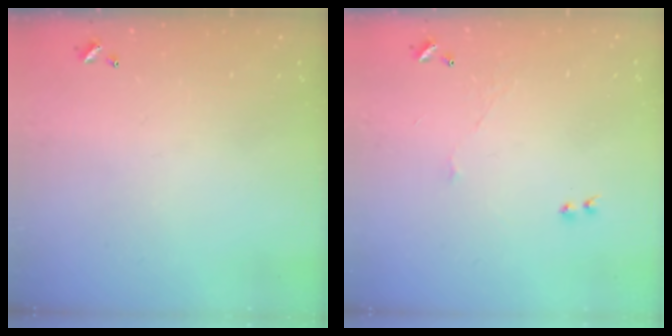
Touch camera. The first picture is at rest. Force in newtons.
{"total": 2.4, "press": 2.3, "slide": 0.6}